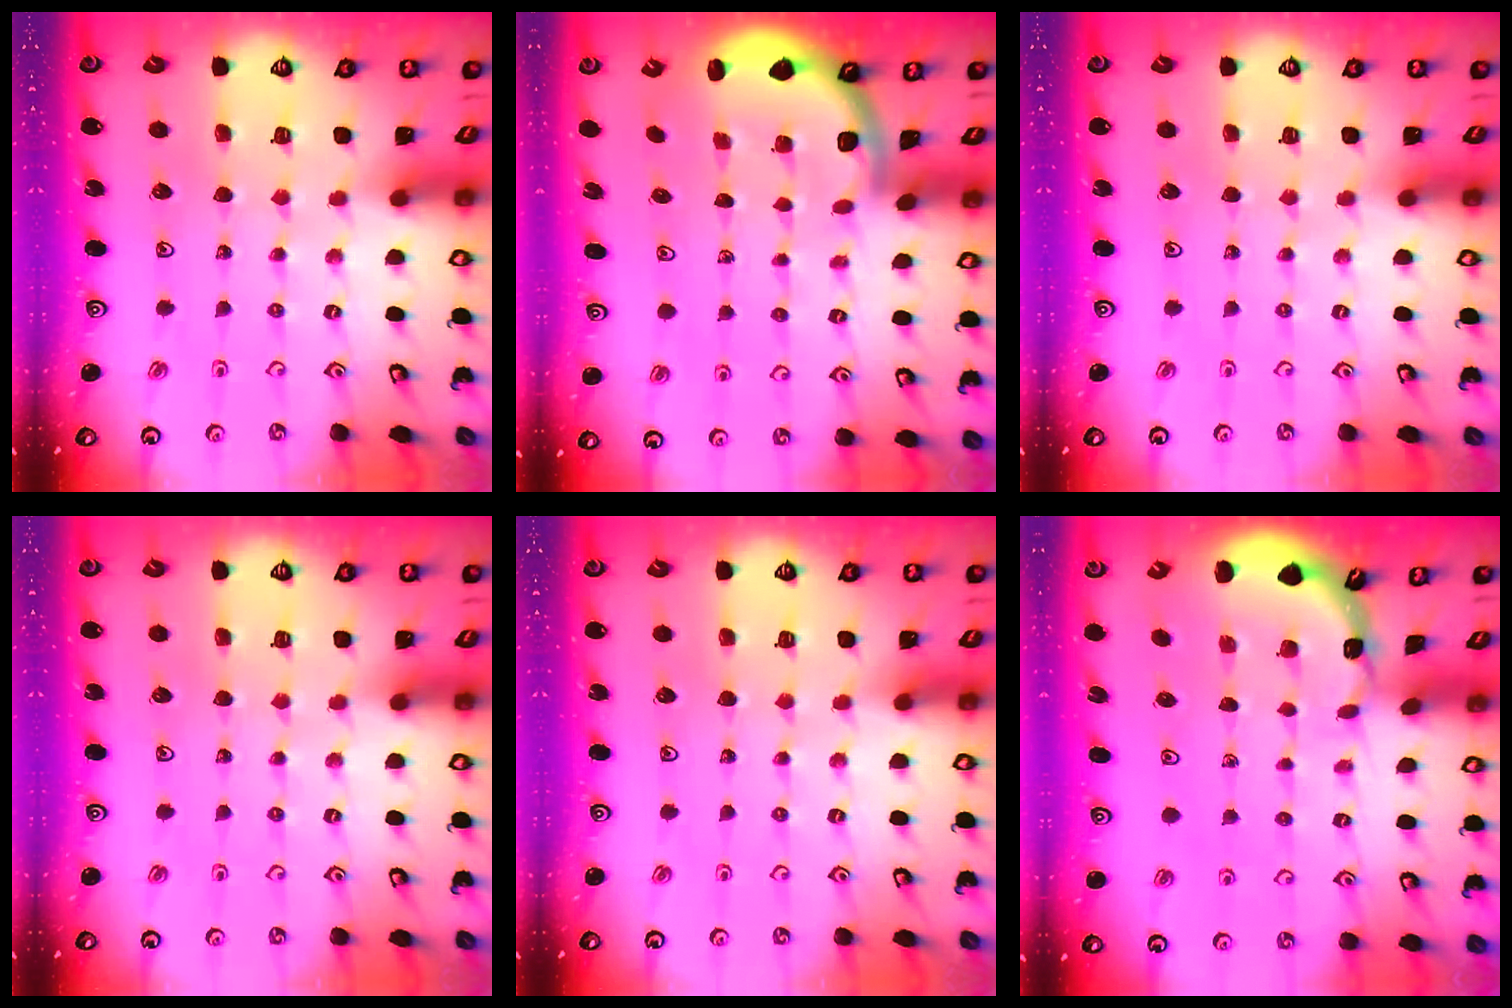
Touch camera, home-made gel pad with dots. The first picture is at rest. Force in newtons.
{"total": 1.6, "press": 1.6, "slide": 0.1}
{"total": 0.0}
{"total": 0.0}
{"total": 0.0}
{"total": 1.8, "press": 1.8, "slide": 0.1}